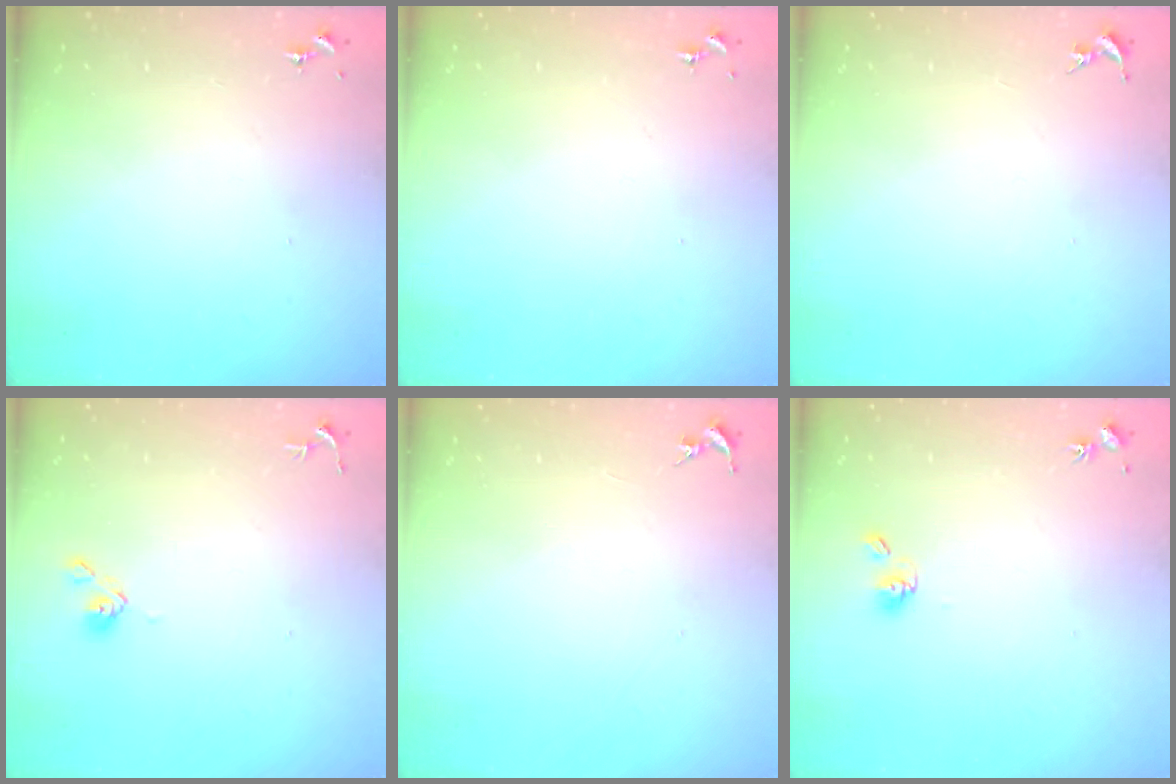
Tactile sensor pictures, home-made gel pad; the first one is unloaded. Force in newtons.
{"total": 0.0}
{"total": 0.0}
{"total": 4.8, "press": 4.8, "slide": 0.6}
{"total": 0.0}
{"total": 6.0, "press": 5.6, "slide": 2.1}